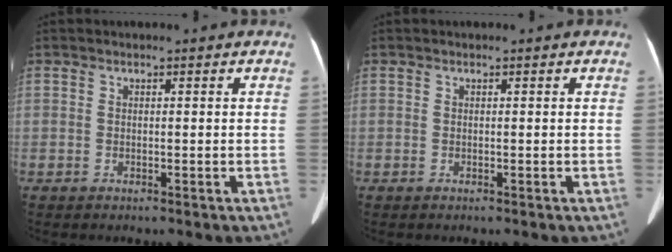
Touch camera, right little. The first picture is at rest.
{"total": 0.0}